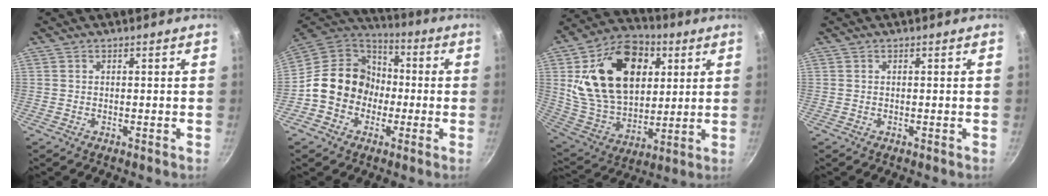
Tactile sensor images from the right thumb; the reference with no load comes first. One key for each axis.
{"total": 15.3, "fx": -2.2, "fy": 13.4, "fz": 7.1, "tx": -0.076, "ty": 0.048, "tz": -0.052}
{"total": 26.0, "fx": 7.0, "fy": 17.3, "fz": 18.2, "tx": -0.285, "ty": -0.011, "tz": 0.125}
{"total": 0.0}